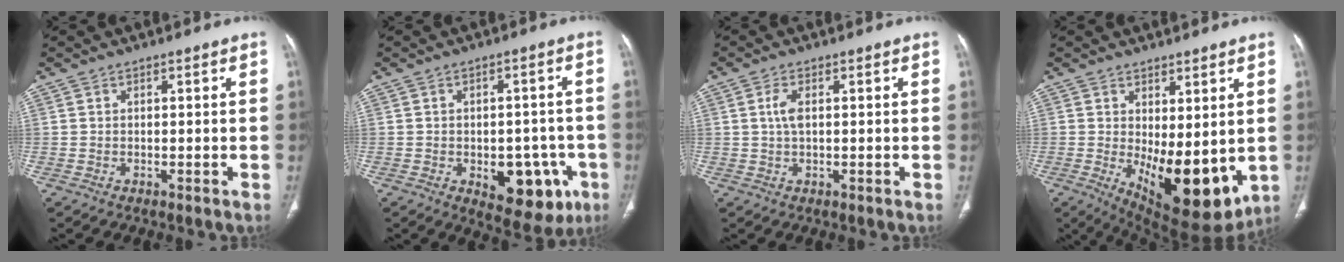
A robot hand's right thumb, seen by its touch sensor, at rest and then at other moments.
{"total": 12.3, "force": [-4.4, 7.1, 9.1], "torque": [-0.074, 0.019, -0.042]}
{"total": 2.7, "force": [0.5, 1.1, 2.4], "torque": [-0.055, 0.005, 0.011]}
{"total": 14.1, "force": [-1.0, 6.1, 12.7], "torque": [-0.173, -0.033, 0.008]}